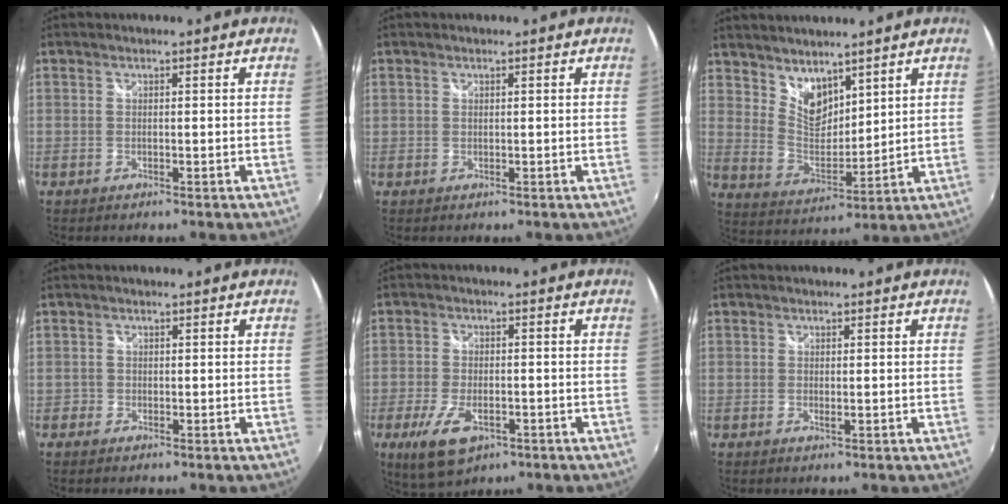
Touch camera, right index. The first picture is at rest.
{"total": 0.0}
{"total": 8.3, "force": [6.3, 4.2, 3.3], "torque": [-0.048, -0.003, 0.128]}
{"total": 1.0, "force": [-0.5, 0.8, 0.0], "torque": [-0.001, 0.003, -0.009]}
{"total": 9.6, "force": [-4.7, 4.7, 7.0], "torque": [-0.155, -0.021, -0.078]}
{"total": 0.7, "force": [0.0, 0.2, 0.7], "torque": [-0.013, -0.002, -0.003]}